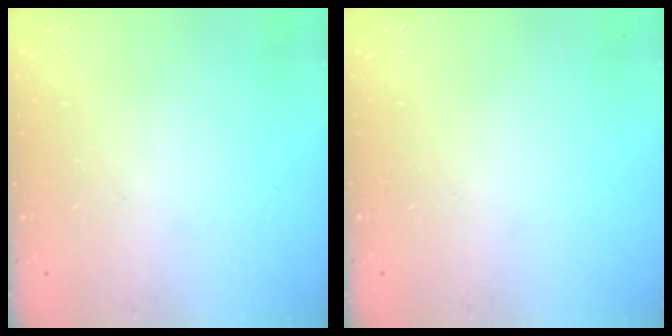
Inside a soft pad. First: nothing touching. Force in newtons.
{"total": 0.0}